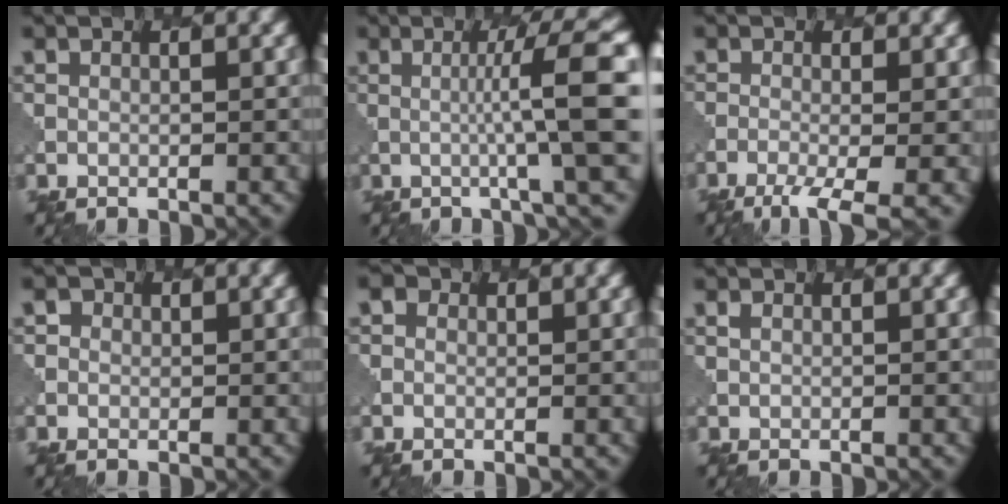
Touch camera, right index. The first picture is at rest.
{"total": 9.1, "force": [0.7, 1.2, 9.0], "torque": [-0.115, 0.008, 0.017]}
{"total": 4.3, "force": [-2.1, 1.2, 3.6], "torque": [-0.063, -0.005, -0.037]}
{"total": 1.2, "force": [0.2, 1.2, 0.1], "torque": [0.008, 0.005, 0.001]}
{"total": 1.6, "force": [0.6, 1.4, 0.6], "torque": [-0.003, 0.006, 0.003]}
{"total": 0.6, "force": [0.5, 0.2, 0.2], "torque": [-0.009, -0.002, 0.012]}